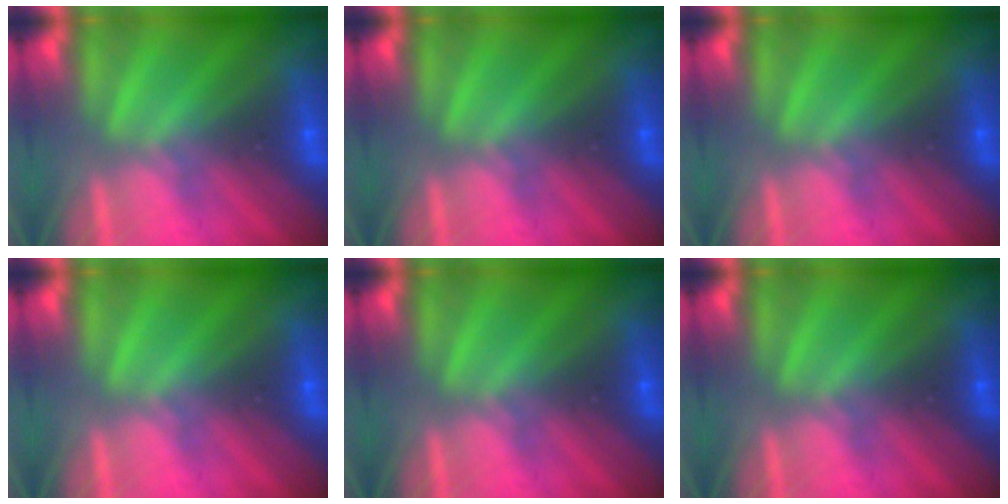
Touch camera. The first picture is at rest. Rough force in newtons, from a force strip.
{"total": 0.0}
{"total": 0.0}
{"total": 0.0}
{"total": 0.0}
{"total": 0.0}